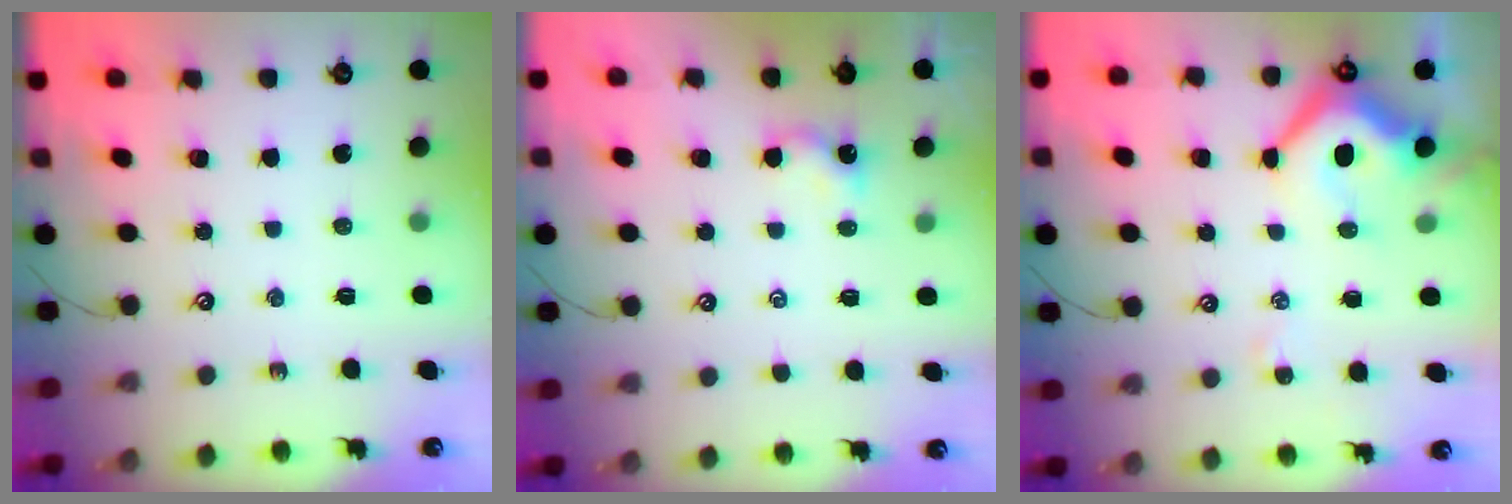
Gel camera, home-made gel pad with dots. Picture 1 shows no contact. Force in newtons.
{"total": 0.7, "press": 0.7, "slide": 0.3}
{"total": 10.1, "press": 10.0, "slide": 1.5}